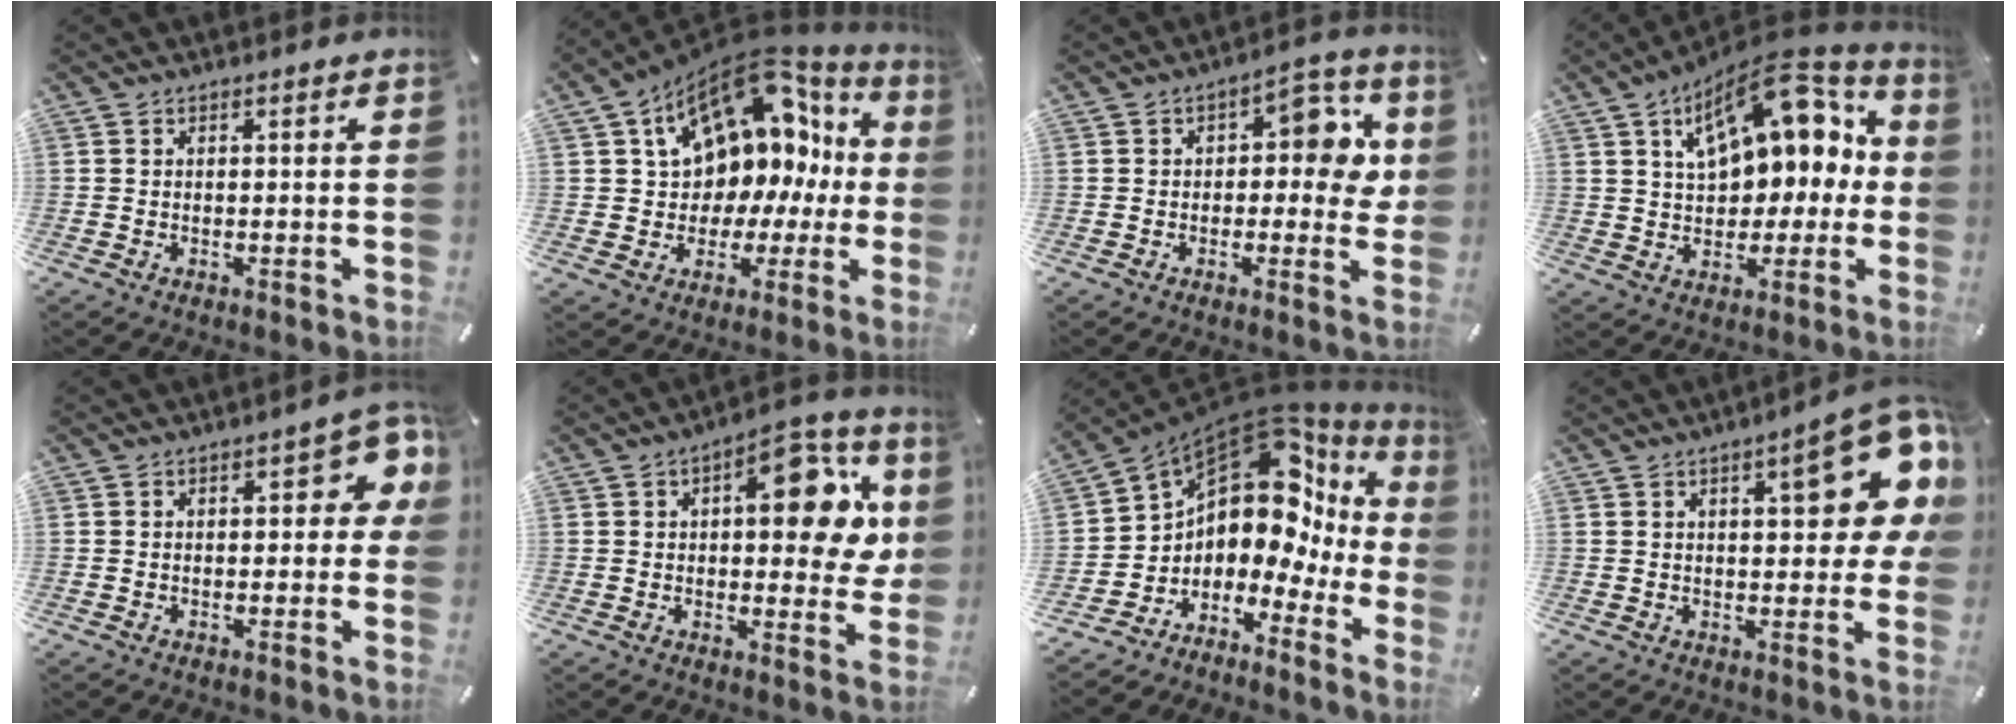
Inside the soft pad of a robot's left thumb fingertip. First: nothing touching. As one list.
[{"total": 14.9, "force": [7.5, 10.3, 7.9], "torque": [-0.117, -0.072, 0.127]}, {"total": 9.9, "force": [1.9, 5.5, 8.0], "torque": [-0.096, -0.008, 0.025]}, {"total": 17.7, "force": [7.9, 10.1, 12.1], "torque": [-0.188, -0.037, 0.138]}, {"total": 8.8, "force": [1.7, 4.1, 7.6], "torque": [-0.094, -0.003, 0.022]}, {"total": 16.6, "force": [4.3, 7.8, 14.0], "torque": [-0.161, -0.020, 0.063]}, {"total": 13.9, "force": [7.1, 8.3, 8.7], "torque": [-0.150, -0.082, 0.112]}, {"total": 17.4, "force": [5.6, 6.2, 15.2], "torque": [-0.186, -0.022, 0.084]}]